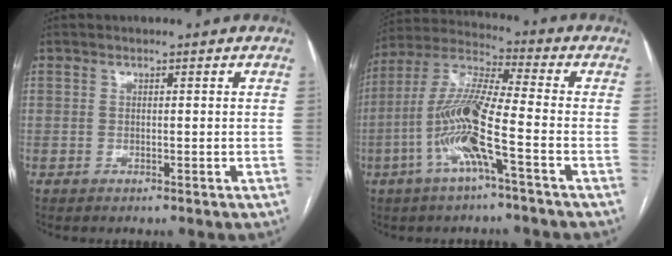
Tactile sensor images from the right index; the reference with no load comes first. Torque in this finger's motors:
{"motor_torque": [1.77, -0.36, 0.59, 0.21]}